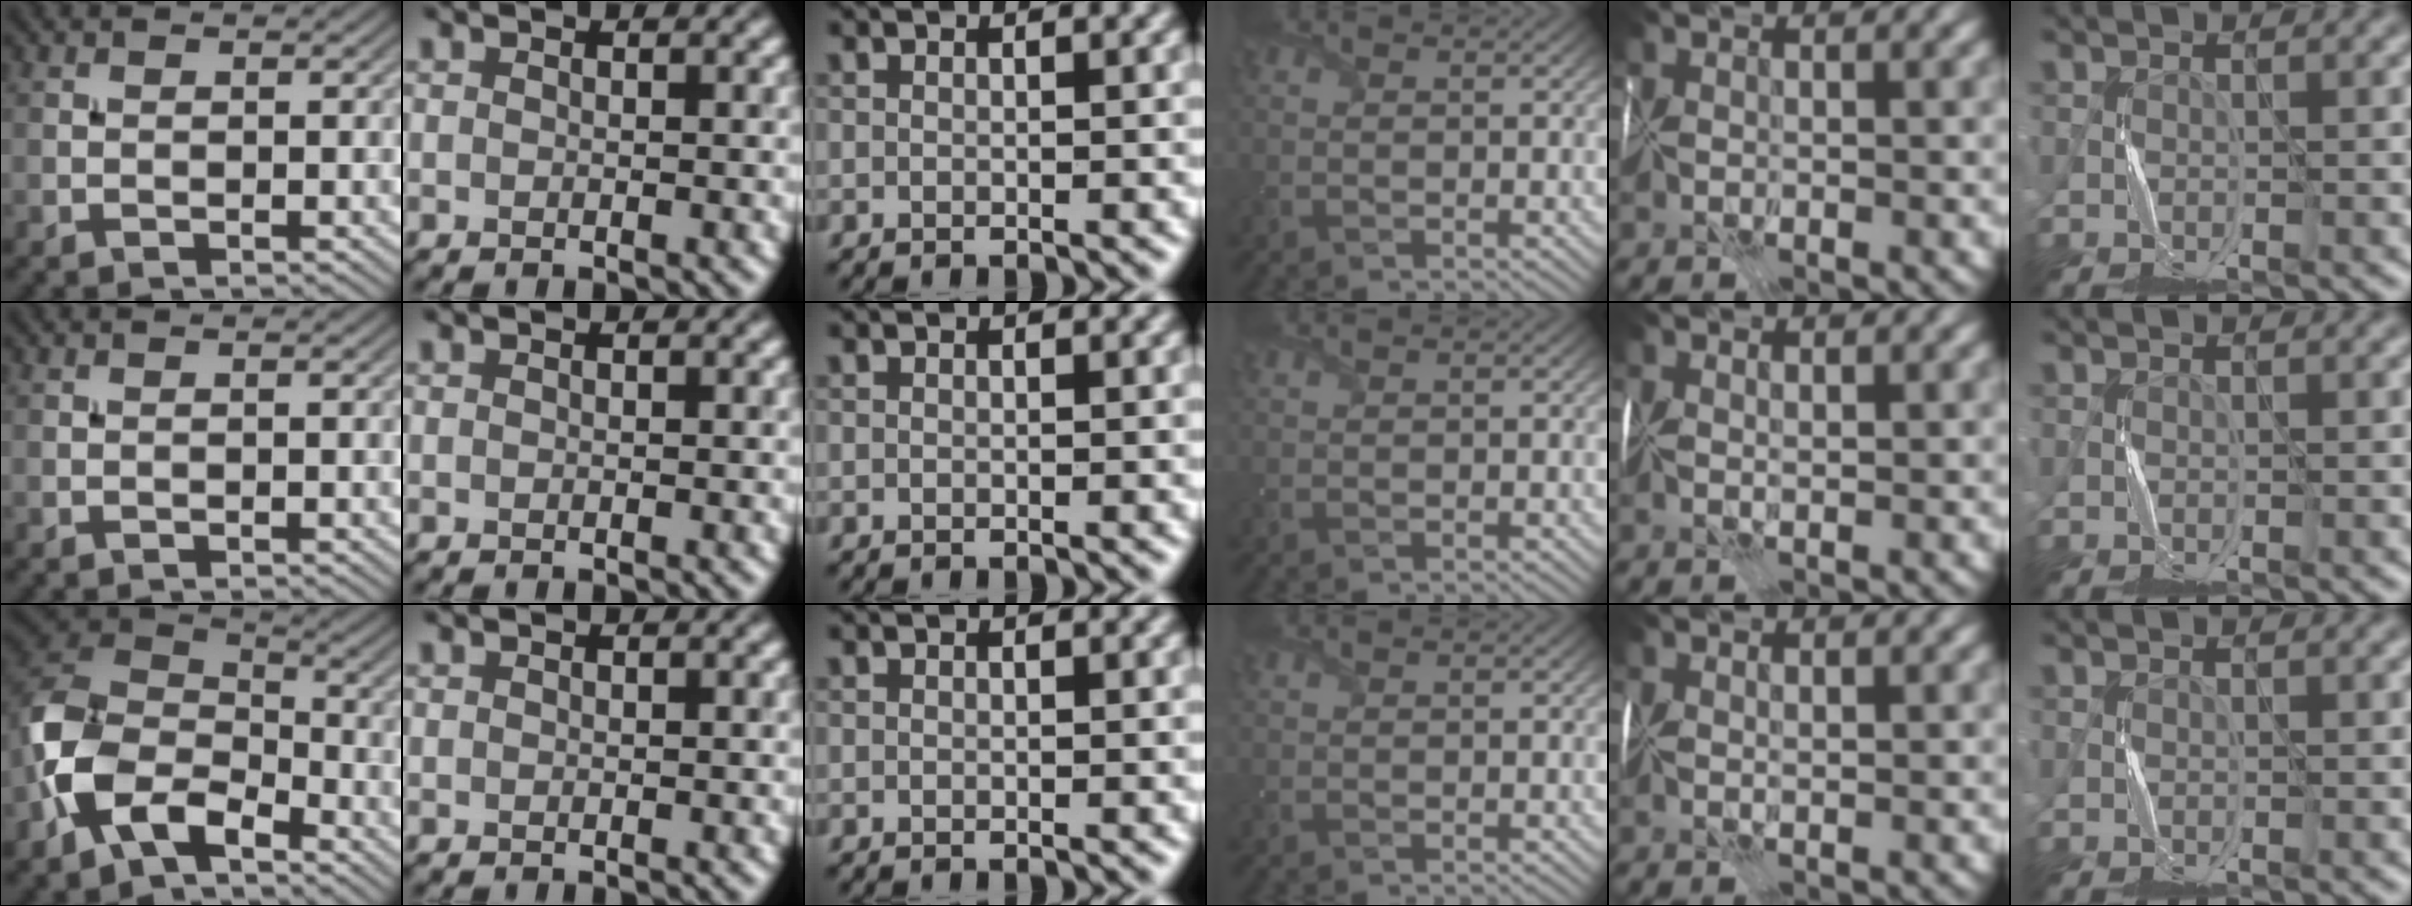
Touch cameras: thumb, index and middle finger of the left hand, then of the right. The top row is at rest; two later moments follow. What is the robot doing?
{"motion": "fold", "object": "handkerchief"}